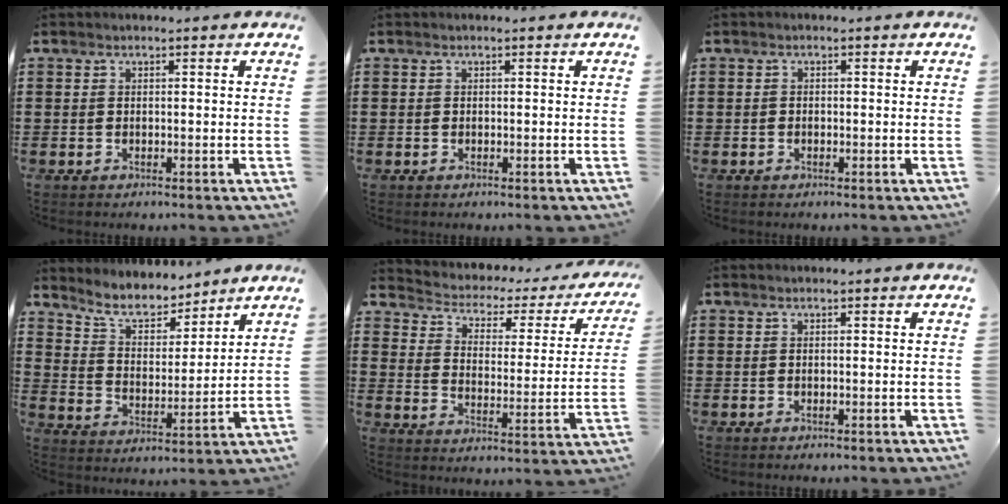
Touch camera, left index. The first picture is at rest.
{"total": 0.0}
{"total": 0.6, "force": [-0.3, 0.5, 0.2], "torque": [-0.005, 0.001, -0.006]}
{"total": 6.8, "force": [6.3, 1.7, 2.0], "torque": [-0.068, -0.032, 0.112]}
{"total": 2.1, "force": [1.4, 1.4, 0.8], "torque": [-0.032, -0.016, 0.014]}
{"total": 0.0}